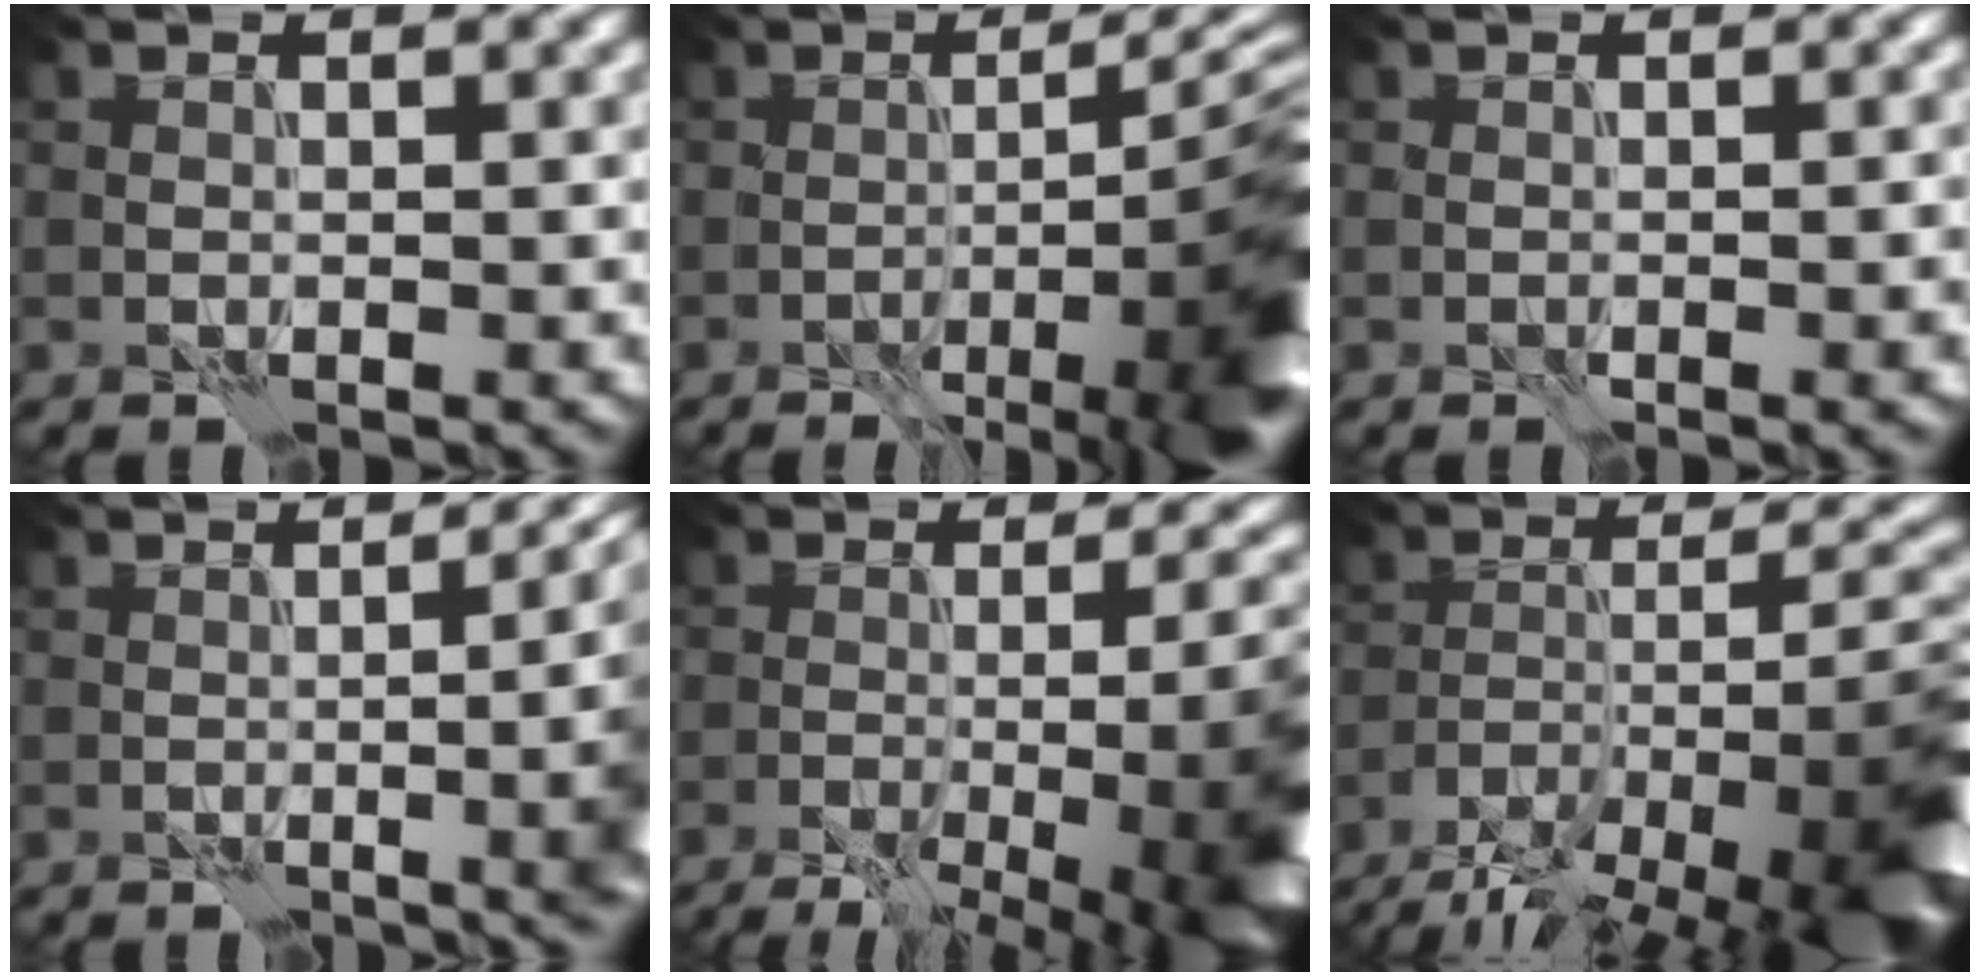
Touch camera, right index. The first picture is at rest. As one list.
[{"total": 12.7, "force": [-5.2, 3.3, 11.1], "torque": [-0.106, 0.012, -0.066]}, {"total": 1.2, "force": [-0.5, 0.0, 1.1], "torque": [-0.015, -0.005, -0.008]}, {"total": 8.3, "force": [0.7, 3.2, 7.6], "torque": [-0.057, 0.011, 0.001]}, {"total": 16.3, "force": [-6.5, 5.8, 13.8], "torque": [-0.135, -0.002, -0.076]}, {"total": 14.3, "force": [-8.6, 5.5, 10.0], "torque": [-0.173, -0.010, -0.122]}]